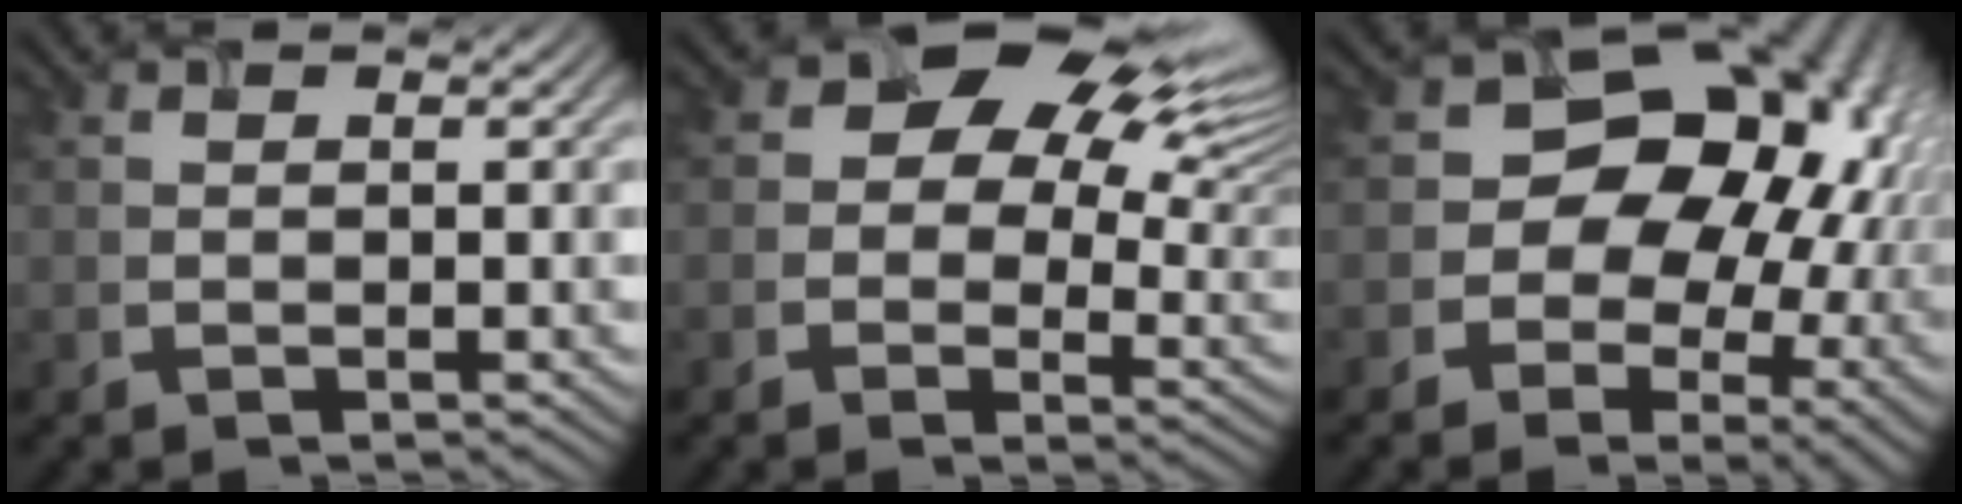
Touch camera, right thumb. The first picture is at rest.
{"total": 12.6, "force": [5.8, 8.1, 7.8], "torque": [-0.119, 0.002, 0.096]}
{"total": 16.9, "force": [1.1, 12.8, 10.9], "torque": [-0.136, -0.007, 0.011]}